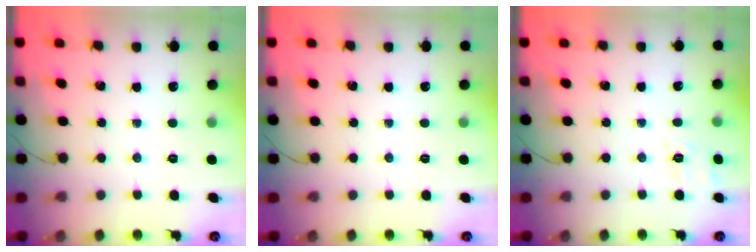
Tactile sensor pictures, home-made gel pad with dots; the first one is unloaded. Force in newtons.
{"total": 0.0}
{"total": 3.0, "press": 2.4, "slide": 1.8}